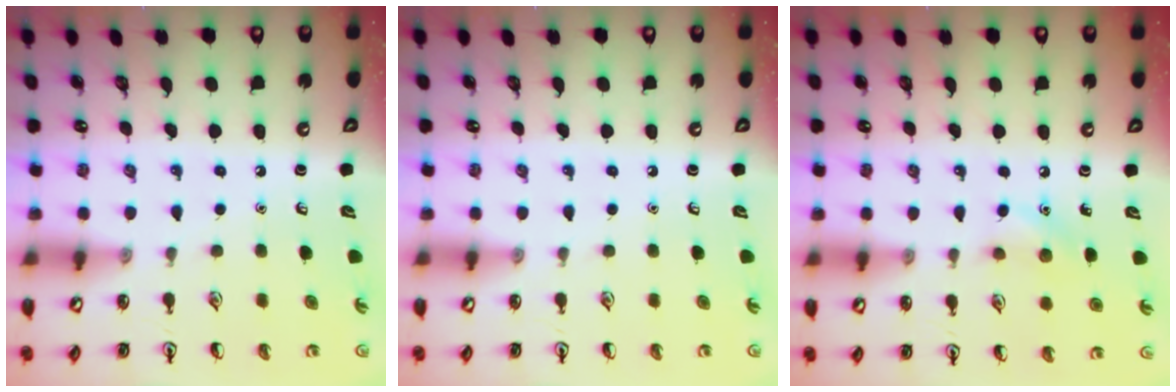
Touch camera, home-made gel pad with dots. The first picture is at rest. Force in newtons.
{"total": 0.0}
{"total": 7.5, "press": 7.3, "slide": 1.8}